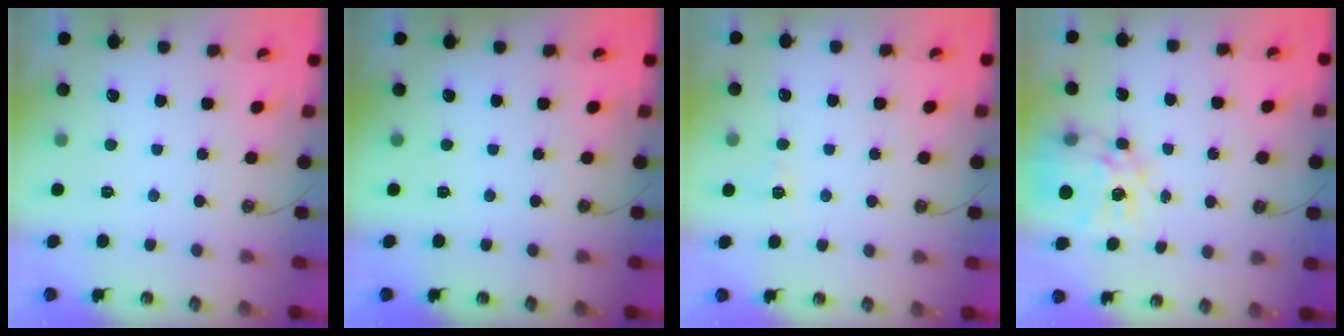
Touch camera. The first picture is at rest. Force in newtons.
{"total": 0.0}
{"total": 4.0, "press": 3.9, "slide": 0.4}
{"total": 14.3, "press": 14.2, "slide": 1.4}